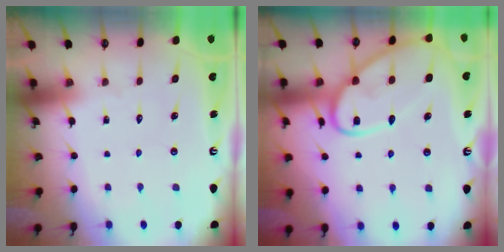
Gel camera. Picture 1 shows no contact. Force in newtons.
{"total": 12.9, "press": 12.8, "slide": 1.1}